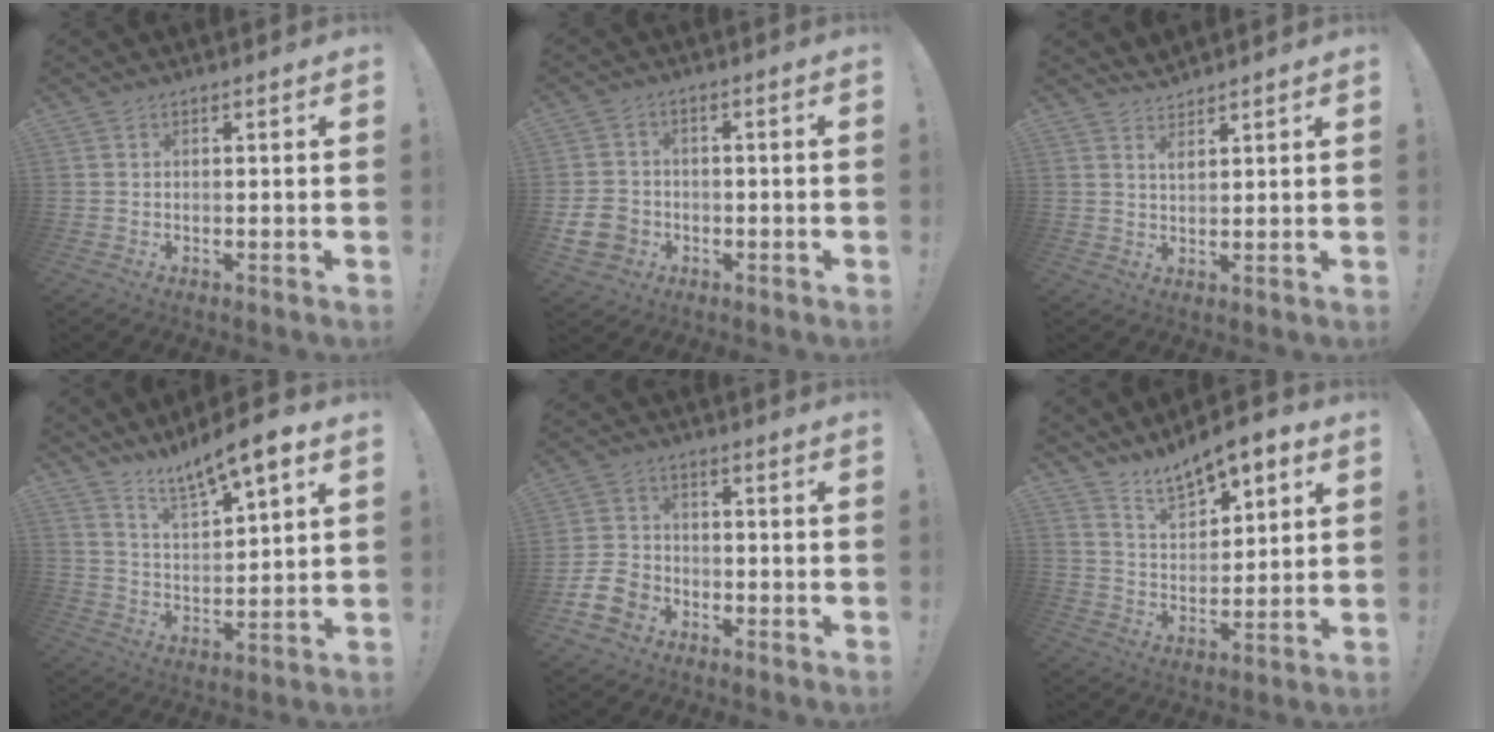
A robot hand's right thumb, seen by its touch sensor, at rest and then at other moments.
{"total": 10.1, "force": [-3.6, 8.2, 4.5], "torque": [-0.091, 0.024, -0.063]}
{"total": 2.7, "force": [2.4, 0.8, 0.9], "torque": [-0.011, -0.018, 0.043]}
{"total": 10.1, "force": [8.3, 1.5, 5.6], "torque": [-0.107, -0.053, 0.143]}
{"total": 9.7, "force": [-5.2, 7.1, 4.1], "torque": [-0.086, 0.034, -0.095]}
{"total": 10.0, "force": [8.3, 4.0, 3.9], "torque": [-0.075, -0.057, 0.154]}